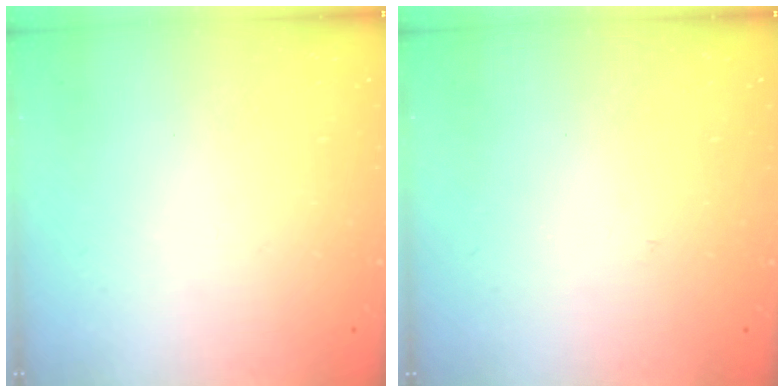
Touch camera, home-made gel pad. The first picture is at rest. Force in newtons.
{"total": 2.7, "press": 2.7, "slide": 0.3}